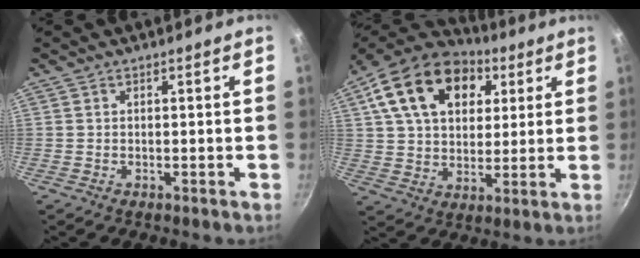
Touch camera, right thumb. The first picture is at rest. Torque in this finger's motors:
{"motor_torque": [0.48, 4.08, 1.58, 0.69, 0.16]}